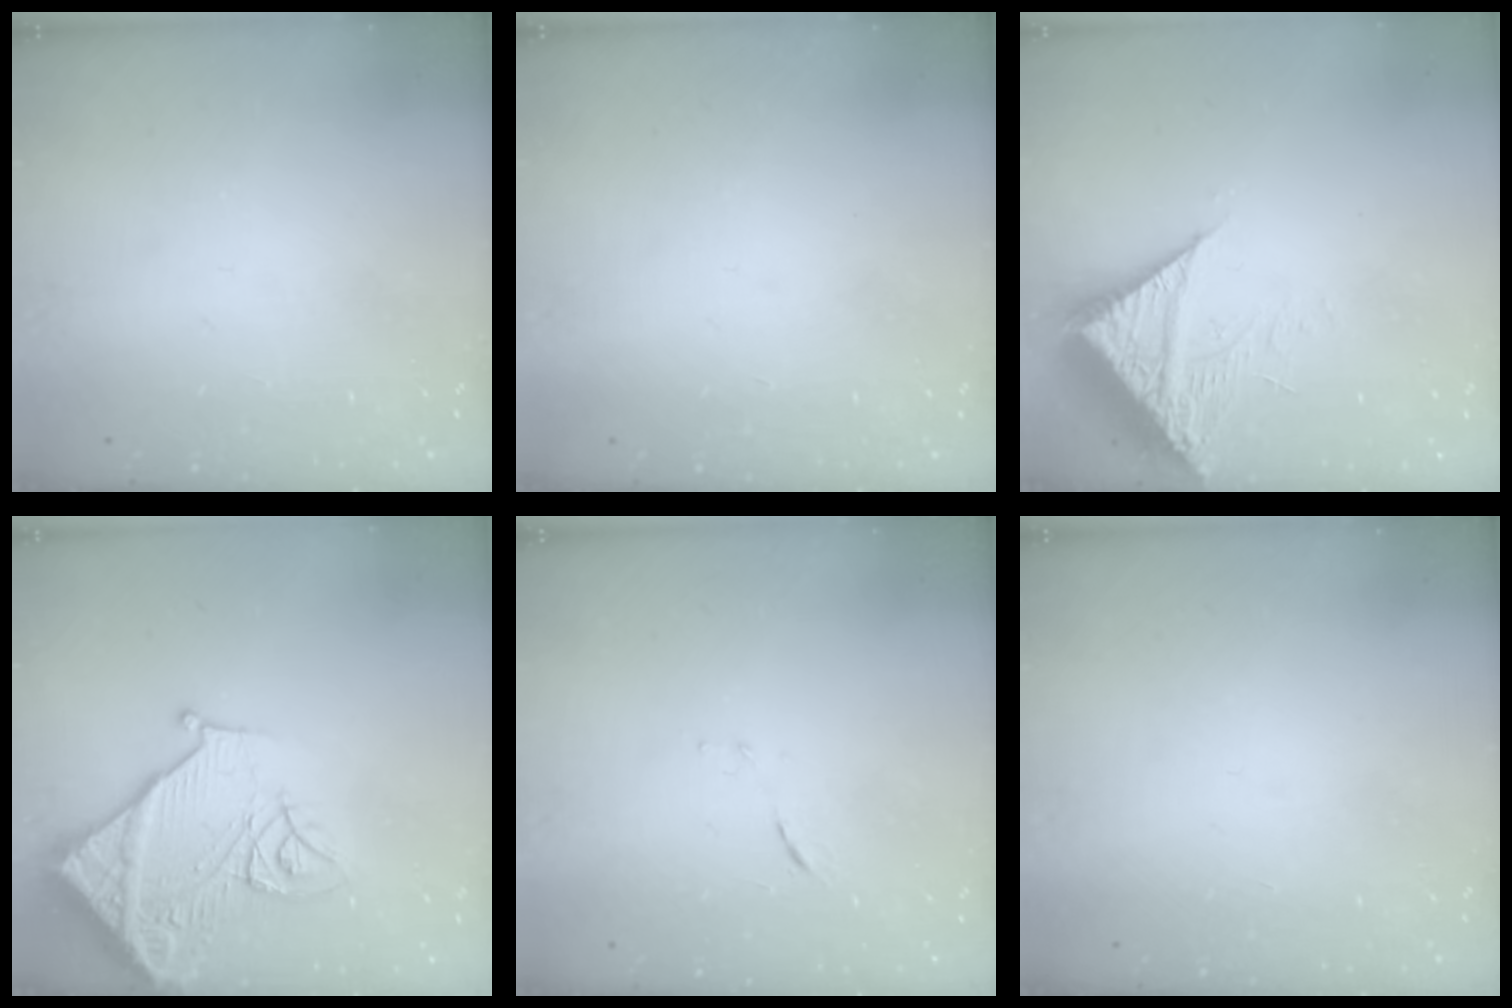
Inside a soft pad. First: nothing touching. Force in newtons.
{"total": 1.5, "press": 1.5, "slide": 0.1}
{"total": 9.4, "press": 9.4, "slide": 1.0}
{"total": 16.9, "press": 16.8, "slide": 2.1}
{"total": 5.0, "press": 5.0, "slide": 0.6}
{"total": 1.5, "press": 1.5, "slide": 0.1}